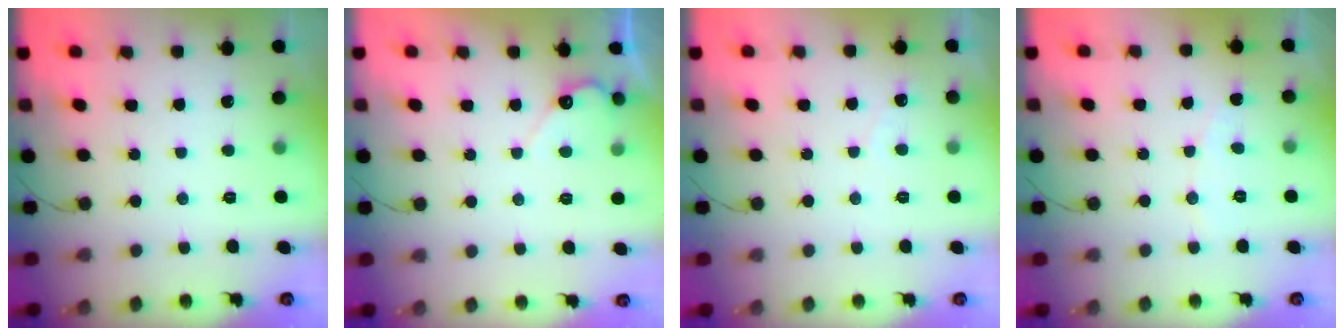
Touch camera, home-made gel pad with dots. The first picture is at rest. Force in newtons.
{"total": 4.9, "press": 4.9, "slide": 0.3}
{"total": 2.2, "press": 2.2, "slide": 0.0}
{"total": 2.8, "press": 2.8, "slide": 0.3}